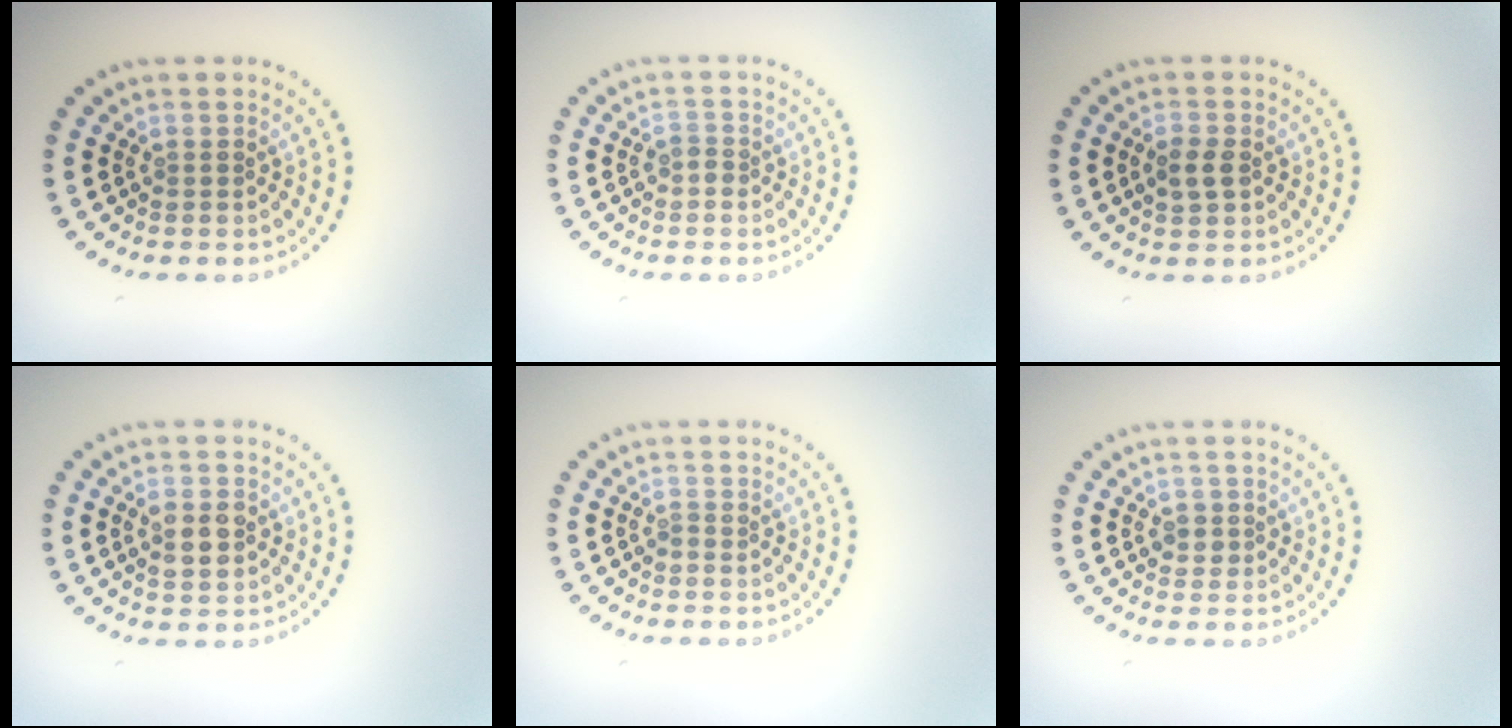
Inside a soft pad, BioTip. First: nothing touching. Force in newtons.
{"total": 1.1, "press": 0.9, "slide": 0.5}
{"total": 2.1, "press": 2.1, "slide": 0.3}
{"total": 2.8, "press": 2.8, "slide": 0.2}
{"total": 0.5, "press": 0.1, "slide": 0.5}
{"total": 1.3, "press": 1.2, "slide": 0.6}